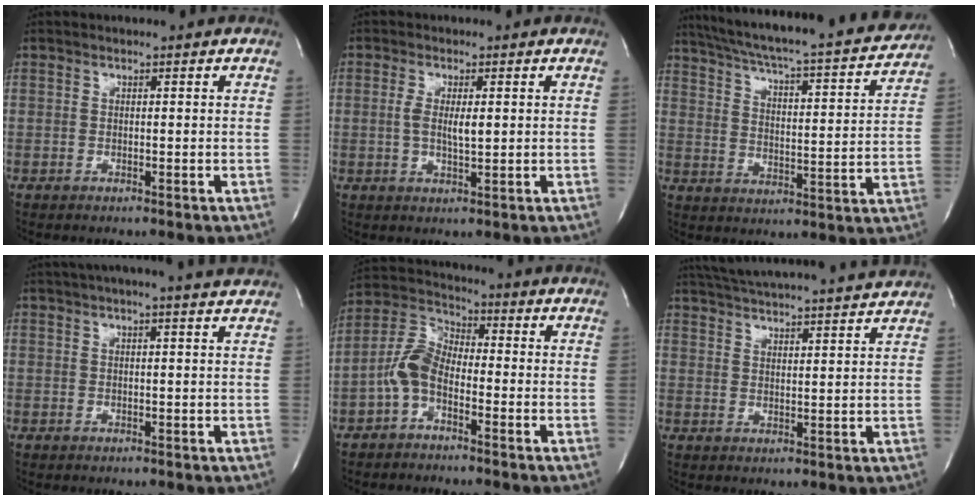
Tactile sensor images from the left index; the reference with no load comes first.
{"total": 3.1, "force": [0.2, 0.8, 3.0], "torque": [-0.062, -0.009, 0.005]}
{"total": 24.8, "force": [22.1, 2.9, 11.0], "torque": [-0.180, -0.036, 0.291]}
{"total": 10.2, "force": [9.0, -0.4, 4.8], "torque": [-0.079, 0.020, 0.104]}
{"total": 6.5, "force": [-2.8, 3.4, 4.8], "torque": [-0.118, 0.015, -0.061]}
{"total": 20.3, "force": [19.0, 0.8, 7.1], "torque": [-0.126, 0.009, 0.262]}